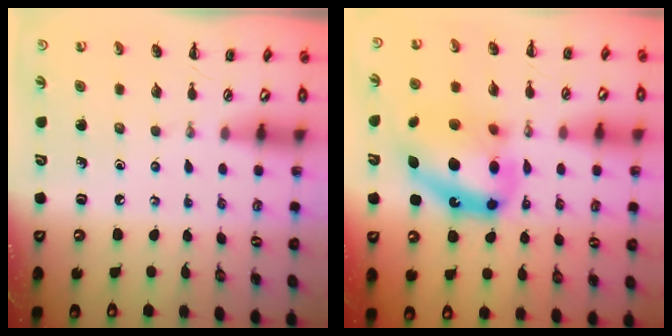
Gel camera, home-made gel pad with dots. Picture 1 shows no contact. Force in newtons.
{"total": 16.9, "press": 16.3, "slide": 4.4}